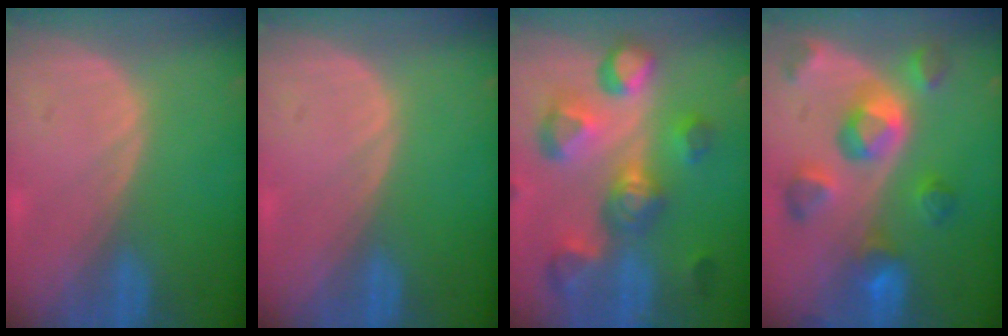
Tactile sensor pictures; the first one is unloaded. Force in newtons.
{"total": 0.0}
{"total": 11.1, "press": 9.9, "slide": 5.1}
{"total": 9.8, "press": 8.8, "slide": 4.4}